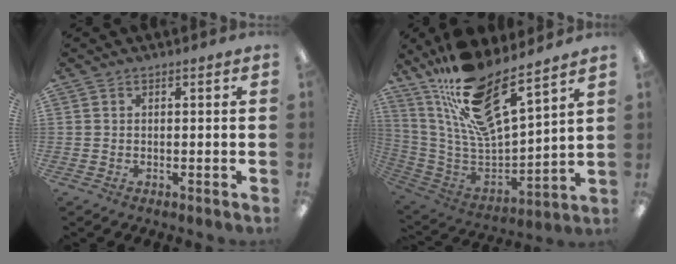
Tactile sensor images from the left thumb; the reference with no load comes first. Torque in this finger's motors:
{"motor_torque": [0.91, 0.27, 1.14, -1.63, 0.20]}